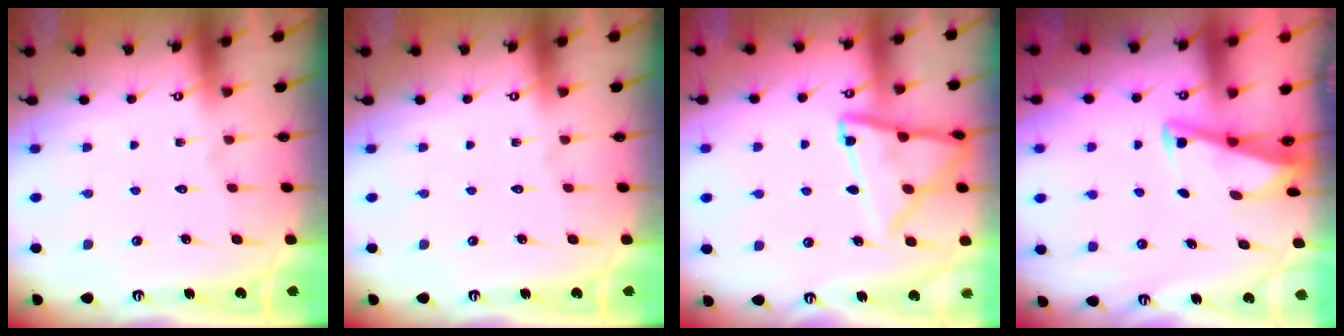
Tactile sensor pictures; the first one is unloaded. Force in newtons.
{"total": 0.0}
{"total": 14.4, "press": 14.3, "slide": 1.5}
{"total": 2.8, "press": 2.8, "slide": 0.4}